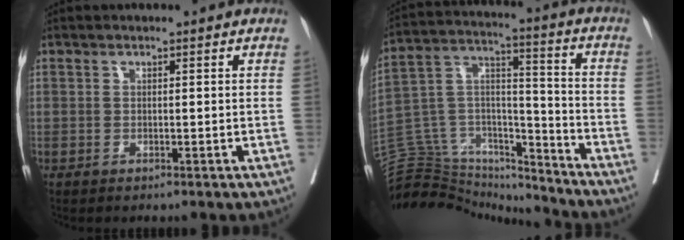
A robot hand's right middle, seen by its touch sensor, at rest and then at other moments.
{"total": 20.1, "force": [-19.3, 4.8, 3.0], "torque": [-0.067, 0.064, -0.310]}